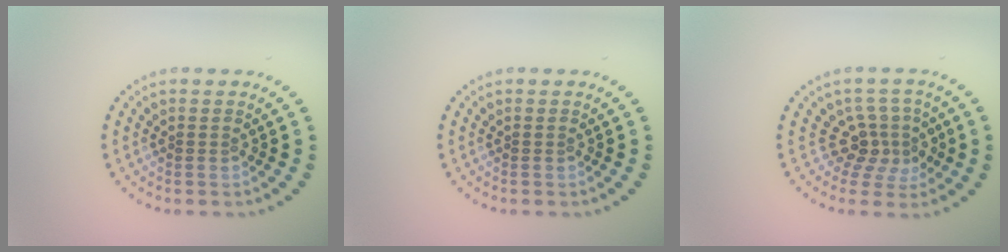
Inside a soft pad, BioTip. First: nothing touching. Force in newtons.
{"total": 0.0}
{"total": 3.1, "press": 2.3, "slide": 2.1}